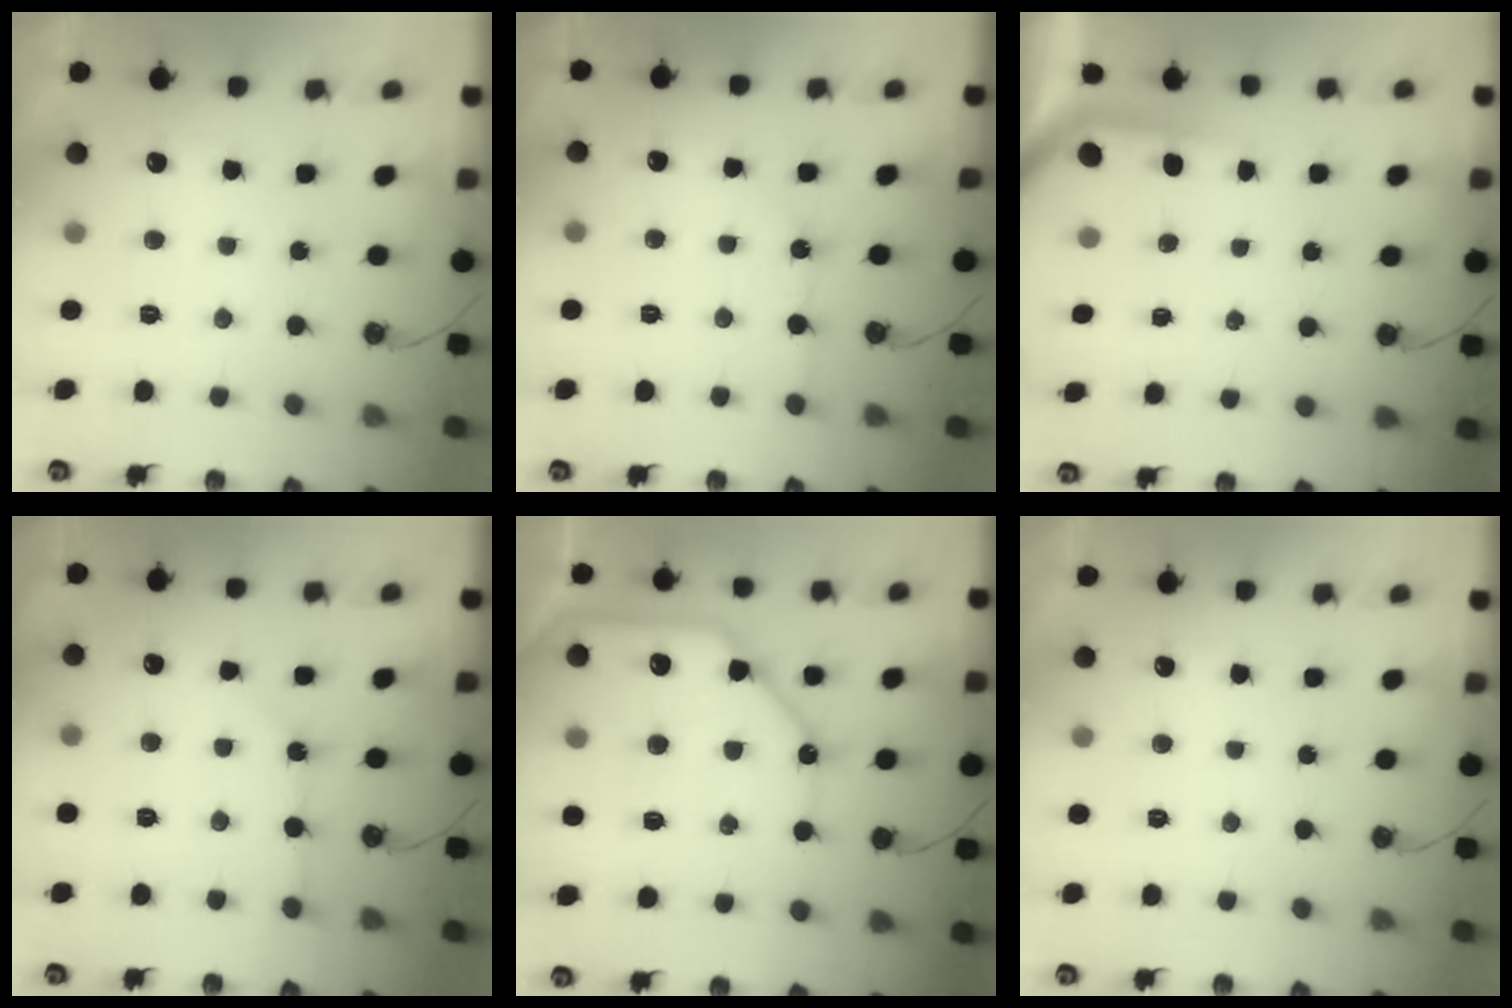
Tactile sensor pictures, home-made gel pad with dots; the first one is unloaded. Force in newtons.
{"total": 3.8, "press": 3.7, "slide": 0.5}
{"total": 1.8, "press": 1.8, "slide": 0.3}
{"total": 2.1, "press": 2.1, "slide": 0.4}
{"total": 17.0, "press": 16.9, "slide": 2.4}
{"total": 0.0}